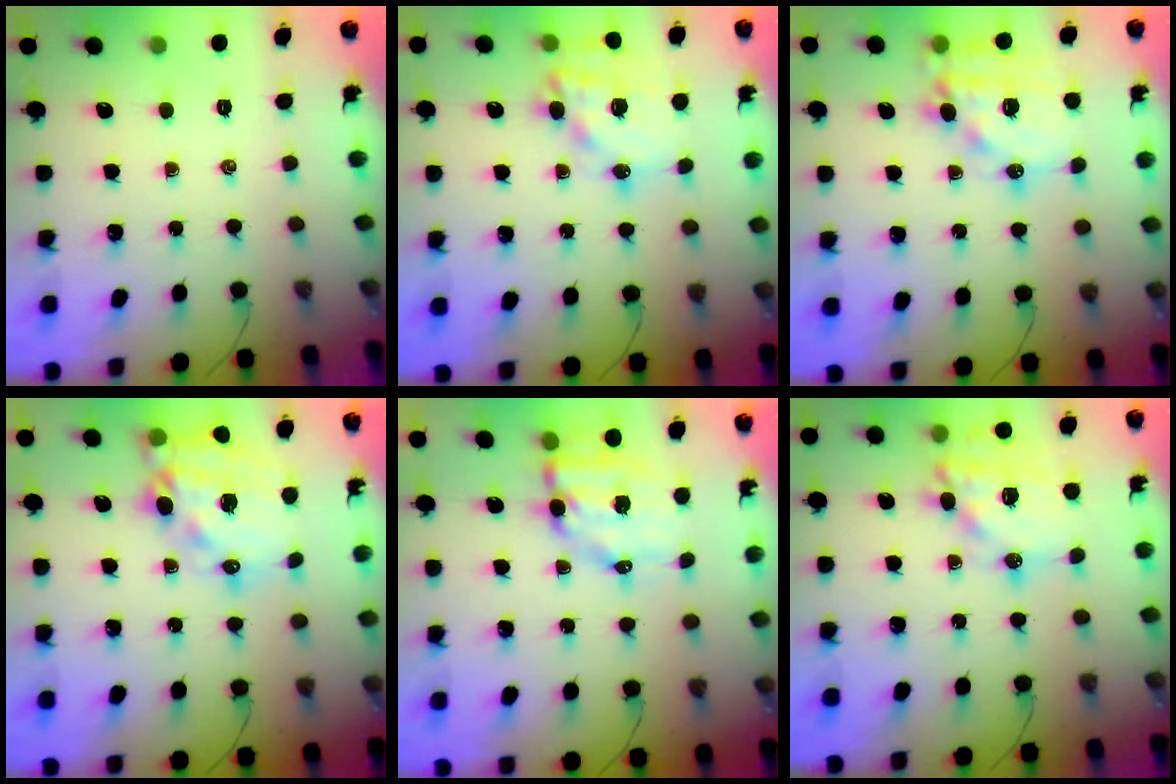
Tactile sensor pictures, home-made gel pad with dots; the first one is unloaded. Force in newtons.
{"total": 14.7, "press": 14.3, "slide": 3.3}
{"total": 15.6, "press": 15.2, "slide": 3.8}
{"total": 17.9, "press": 17.4, "slide": 4.3}
{"total": 9.1, "press": 8.9, "slide": 1.7}
{"total": 16.0, "press": 15.8, "slide": 2.9}